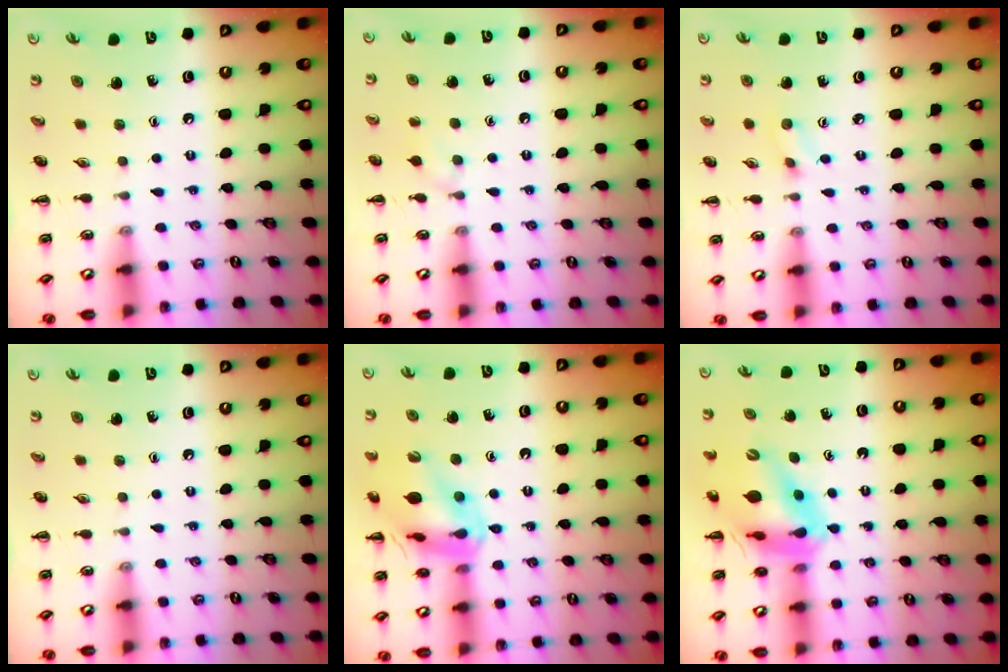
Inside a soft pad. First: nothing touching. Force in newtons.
{"total": 6.4, "press": 6.1, "slide": 1.7}
{"total": 2.5, "press": 2.4, "slide": 0.9}
{"total": 0.0}
{"total": 16.5, "press": 16.4, "slide": 2.1}
{"total": 12.6, "press": 12.0, "slide": 3.9}